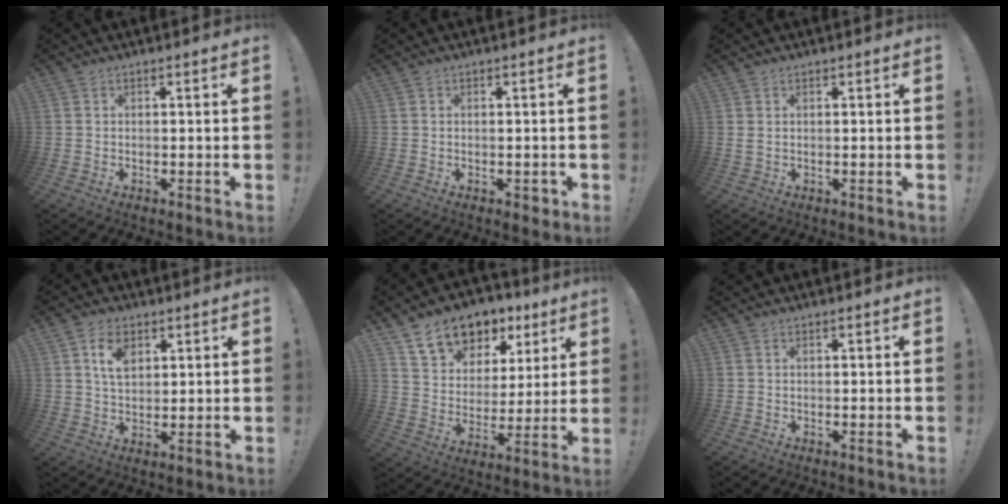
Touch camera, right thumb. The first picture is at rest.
{"total": 1.8, "force": [-0.3, 1.5, 1.1], "torque": [-0.002, -0.001, -0.007]}
{"total": 1.2, "force": [0.8, 0.6, 0.8], "torque": [-0.017, 0.002, 0.014]}
{"total": 8.1, "force": [3.8, 5.3, 4.8], "torque": [-0.074, -0.007, 0.069]}
{"total": 14.3, "force": [9.6, 9.3, 5.2], "torque": [-0.085, -0.058, 0.178]}
{"total": 0.0}